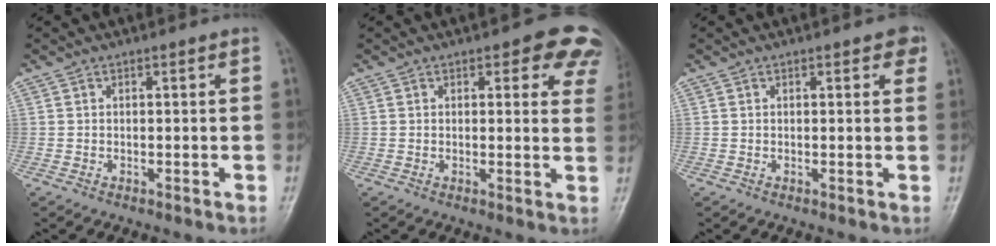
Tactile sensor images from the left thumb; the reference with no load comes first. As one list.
[{"total": 8.0, "force": [5.1, 3.9, 4.8], "torque": [-0.008, -0.020, 0.042]}, {"total": 2.6, "force": [1.3, 1.1, 1.9], "torque": [-0.010, -0.001, 0.011]}]